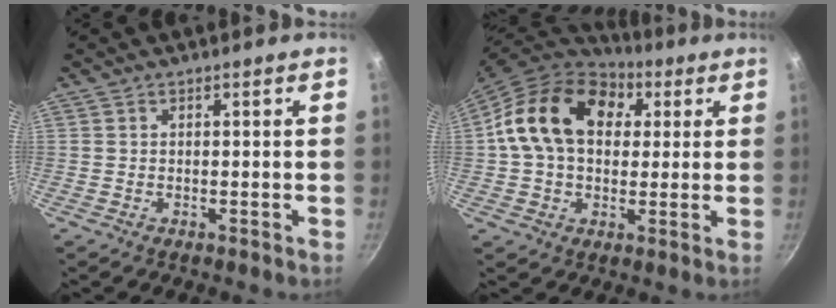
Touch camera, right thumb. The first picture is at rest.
{"total": 19.2, "force": [4.6, 13.9, 12.5], "torque": [-0.194, 0.022, 0.065]}